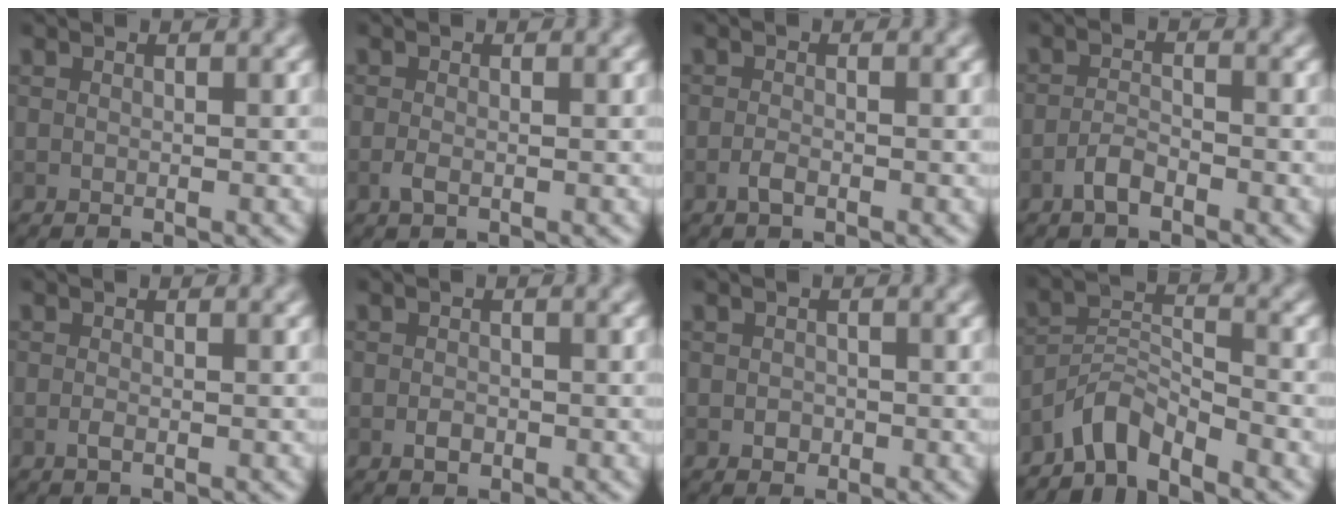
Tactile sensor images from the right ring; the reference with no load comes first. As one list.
[{"total": 1.1, "force": [-0.4, 0.4, 0.9], "torque": [-0.022, -0.002, -0.010]}, {"total": 1.1, "force": [-0.6, 0.4, 0.9], "torque": [-0.019, 0.001, -0.015]}, {"total": 2.0, "force": [-1.3, 0.6, 1.3], "torque": [-0.028, 0.004, -0.030]}, {"total": 0.8, "force": [-0.3, 0.2, 0.7], "torque": [-0.015, -0.002, -0.007]}, {"total": 1.2, "force": [-0.5, 0.7, 0.8], "torque": [-0.014, 0.000, -0.010]}, {"total": 1.0, "force": [-0.3, 0.9, 0.4], "torque": [-0.003, -0.004, -0.007]}, {"total": 4.0, "force": [-3.6, 0.9, 1.6], "torque": [-0.027, 0.008, -0.080]}]